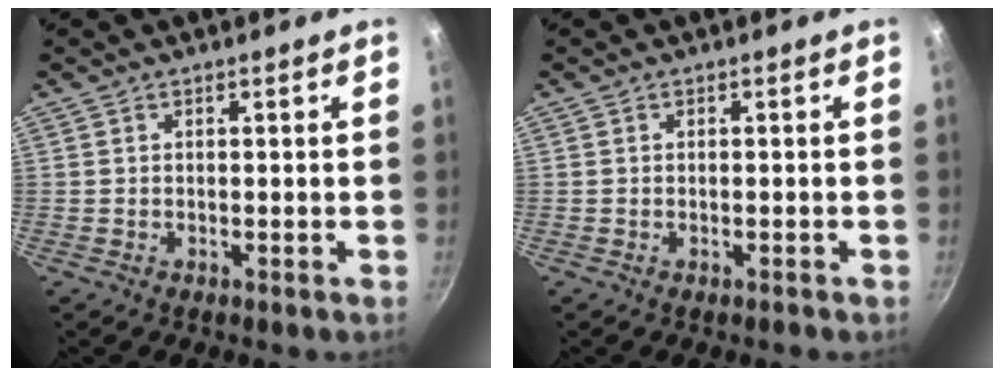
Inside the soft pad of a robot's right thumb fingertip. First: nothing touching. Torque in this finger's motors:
{"motor_torque": [-0.41, -0.11, -0.34, -0.14, -0.03]}